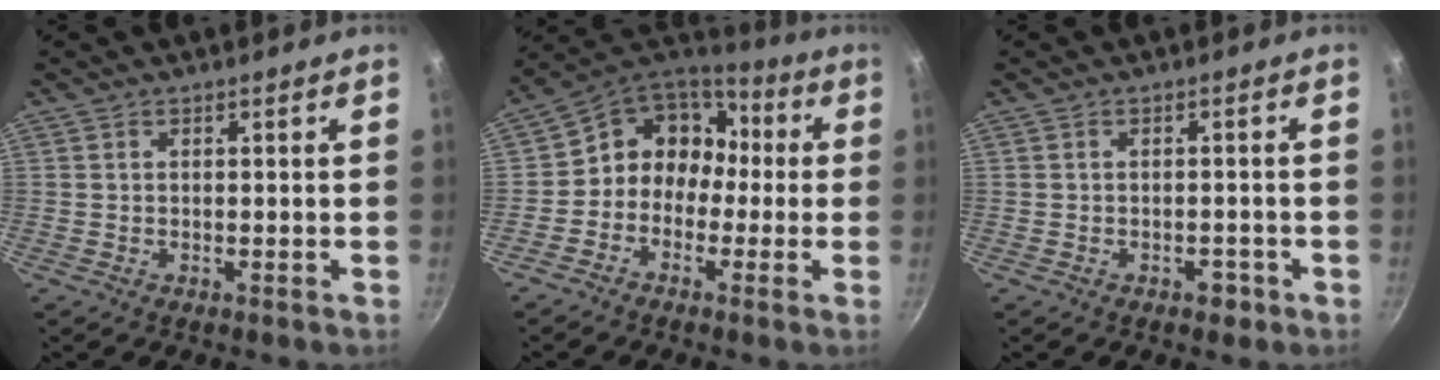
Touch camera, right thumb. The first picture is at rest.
{"total": 11.8, "force": [-0.7, 10.4, 5.4], "torque": [-0.037, 0.051, -0.036]}
{"total": 2.3, "force": [-1.3, 1.4, 1.3], "torque": [-0.008, 0.015, -0.009]}